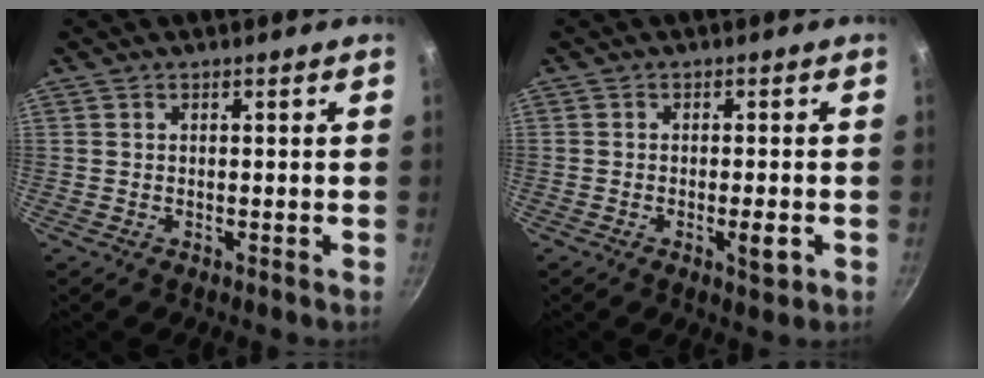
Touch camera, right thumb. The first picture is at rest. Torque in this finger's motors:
{"motor_torque": [2.85, -0.23, 0.83, -1.94, 0.32]}